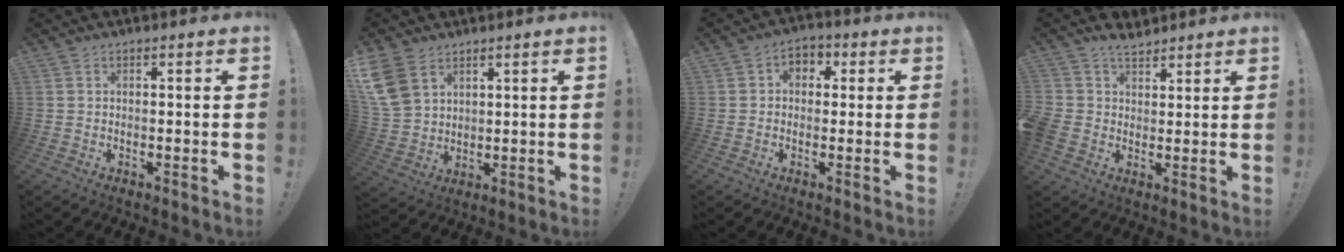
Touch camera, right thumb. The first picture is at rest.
{"total": 9.8, "force": [5.6, 6.2, 5.1], "torque": [-0.115, -0.023, 0.112]}
{"total": 4.4, "force": [0.0, 3.8, 2.3], "torque": [-0.032, 0.008, 0.002]}
{"total": 6.3, "force": [3.3, 4.9, 2.2], "torque": [-0.048, -0.015, 0.069]}